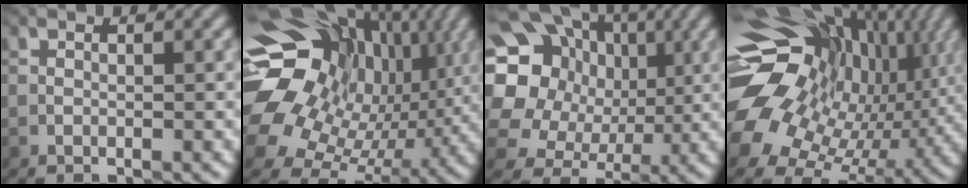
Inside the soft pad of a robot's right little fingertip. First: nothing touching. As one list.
[{"total": 18.0, "force": [6.1, 13.7, 10.0], "torque": [-0.185, 0.036, 0.127]}, {"total": 17.1, "force": [4.5, 14.8, 7.2], "torque": [-0.166, 0.028, 0.059]}, {"total": 17.6, "force": [4.3, 12.2, 12.0], "torque": [-0.211, 0.010, 0.094]}]